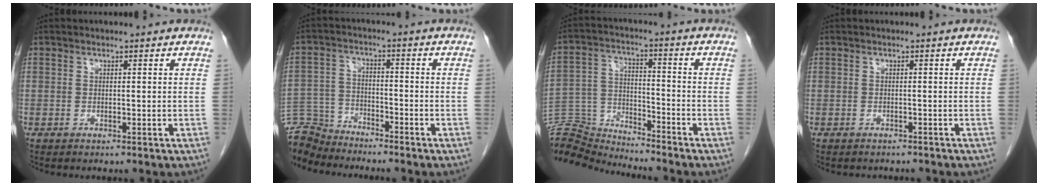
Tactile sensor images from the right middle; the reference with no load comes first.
{"total": 8.3, "force": [-8.2, 1.2, 0.0], "torque": [-0.008, 0.004, -0.162]}
{"total": 11.5, "force": [-11.5, 0.0, -0.7], "torque": [0.008, 0.029, -0.221]}
{"total": 2.0, "force": [-1.9, 0.8, 0.0], "torque": [-0.008, -0.003, -0.026]}